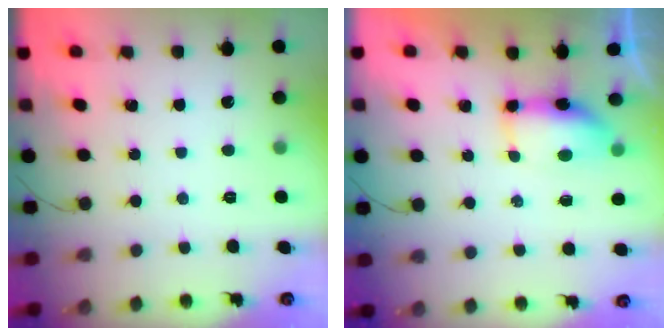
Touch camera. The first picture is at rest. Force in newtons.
{"total": 13.3, "press": 8.6, "slide": 10.1}